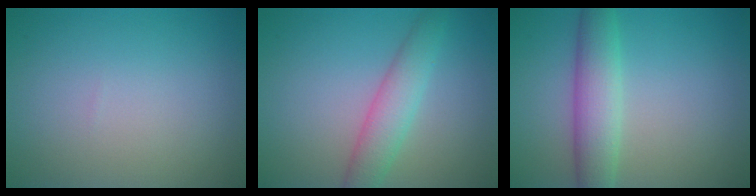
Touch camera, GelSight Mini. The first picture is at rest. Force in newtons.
{"total": 3.6, "press": 3.6, "slide": 0.1}
{"total": 4.5, "press": 4.5, "slide": 0.1}